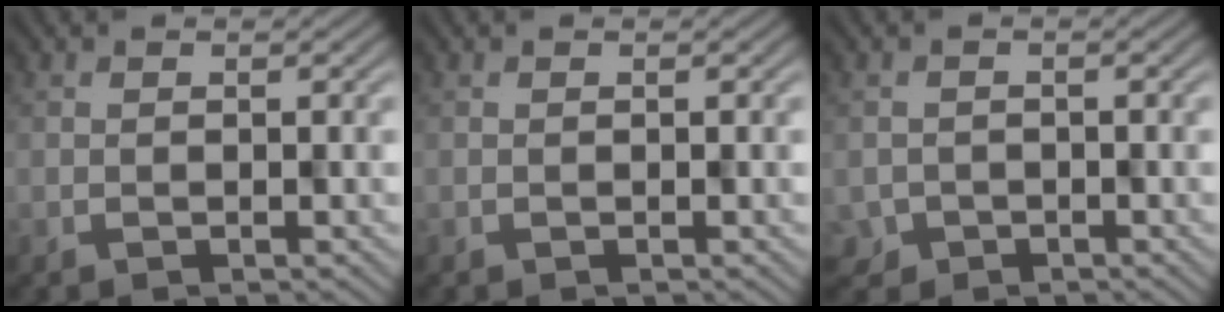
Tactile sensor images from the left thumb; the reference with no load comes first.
{"total": 0.0}
{"total": 2.0, "force": [-1.1, 1.7, 0.0], "torque": [0.001, -0.009, -0.022]}